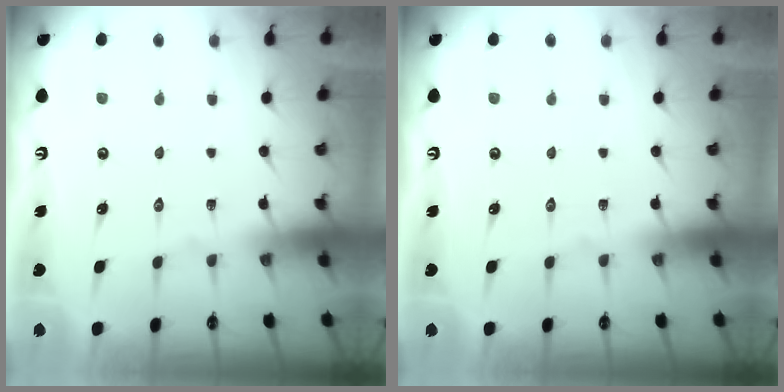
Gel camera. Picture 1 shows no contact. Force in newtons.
{"total": 0.0}